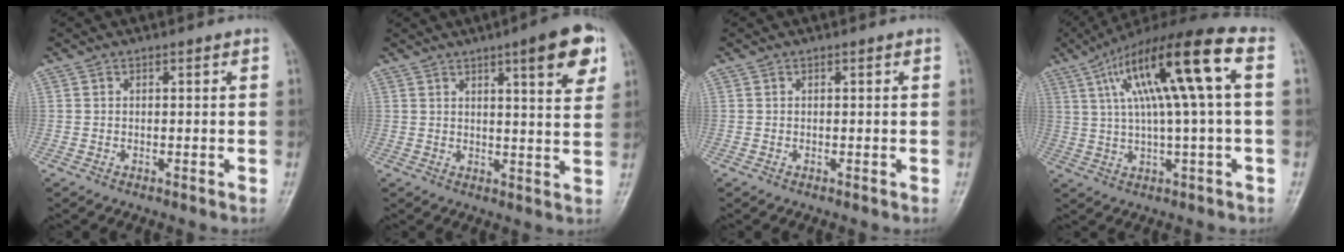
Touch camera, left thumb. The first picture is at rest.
{"total": 10.0, "force": [5.1, 2.0, 8.4], "torque": [-0.097, -0.020, 0.064]}
{"total": 0.0}
{"total": 18.2, "force": [4.4, 2.8, 17.4], "torque": [-0.312, 0.033, 0.071]}